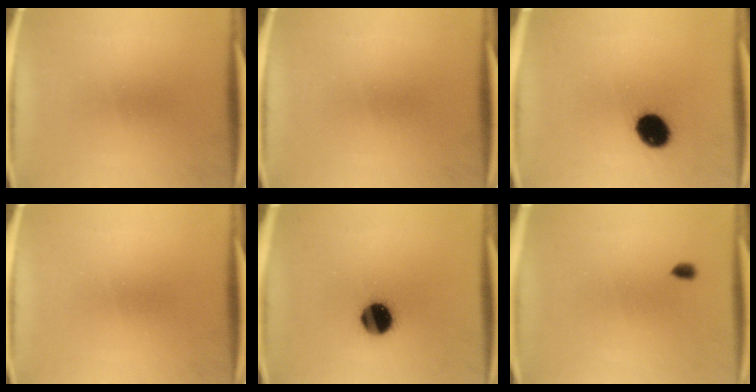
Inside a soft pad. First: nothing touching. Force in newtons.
{"total": 0.0}
{"total": 9.3}
{"total": 0.0}
{"total": 10.4}
{"total": 1.2}